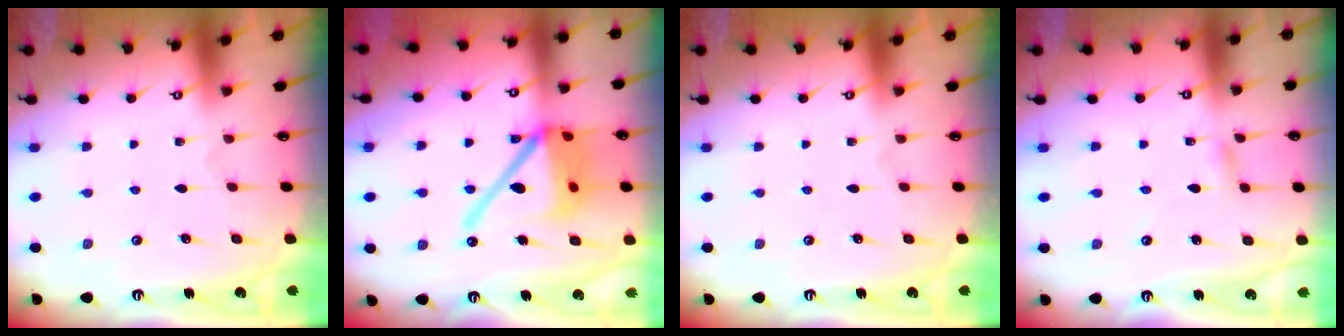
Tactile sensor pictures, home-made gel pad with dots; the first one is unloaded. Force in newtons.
{"total": 17.9, "press": 17.7, "slide": 2.2}
{"total": 0.0}
{"total": 2.4, "press": 2.4, "slide": 0.2}